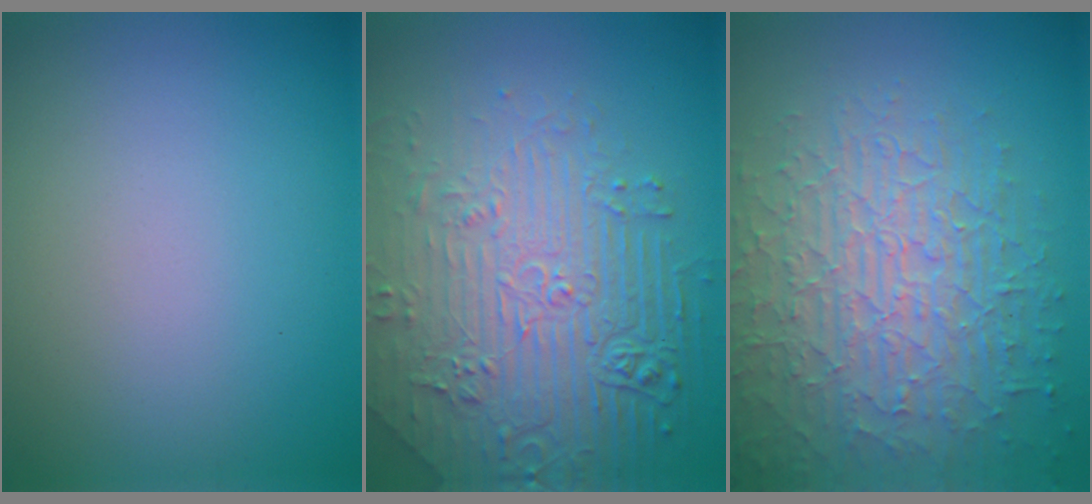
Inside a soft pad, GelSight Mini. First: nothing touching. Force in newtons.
{"total": 6.9, "press": 5.6, "slide": 4.0}
{"total": 8.4, "press": 6.0, "slide": 5.8}